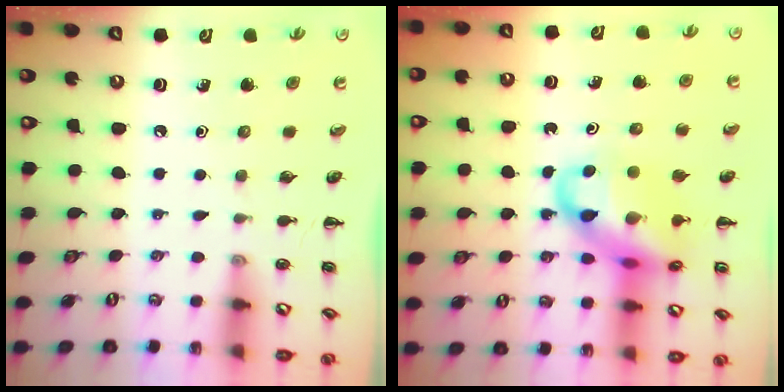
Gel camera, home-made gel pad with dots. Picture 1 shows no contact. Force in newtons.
{"total": 17.5, "press": 17.2, "slide": 3.4}